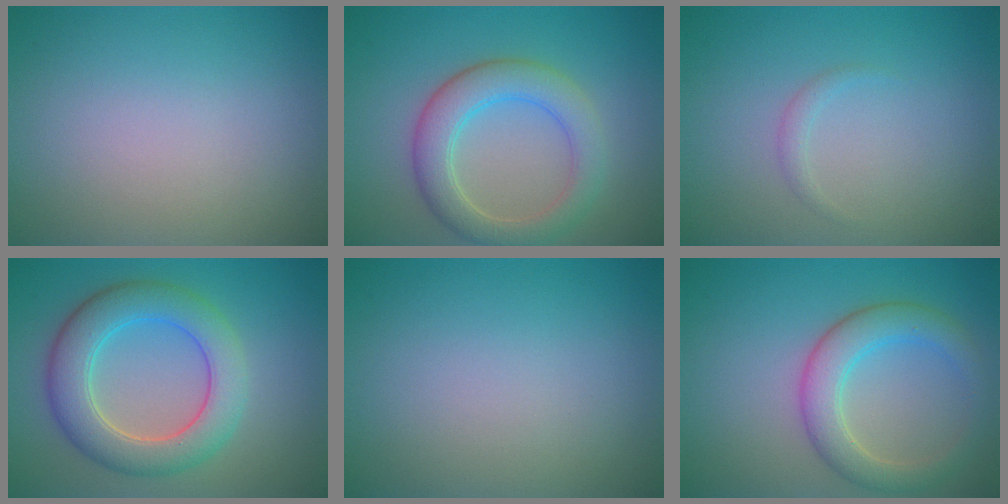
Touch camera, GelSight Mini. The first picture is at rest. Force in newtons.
{"total": 5.0, "press": 4.9, "slide": 0.4}
{"total": 0.8, "press": 0.8, "slide": 0.0}
{"total": 6.5, "press": 6.5, "slide": 0.4}
{"total": 0.0}
{"total": 4.4, "press": 4.4, "slide": 0.4}